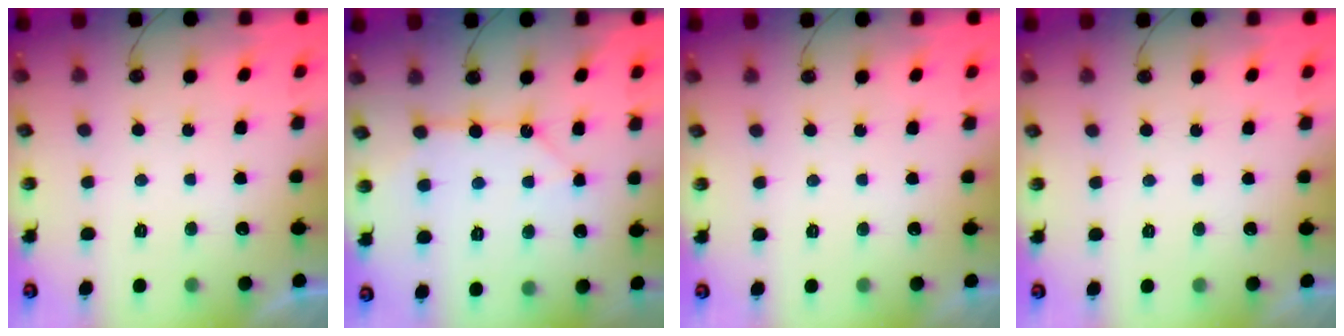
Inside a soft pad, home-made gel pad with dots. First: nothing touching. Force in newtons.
{"total": 10.7, "press": 10.7, "slide": 0.9}
{"total": 0.7, "press": 0.4, "slide": 0.7}
{"total": 0.0}